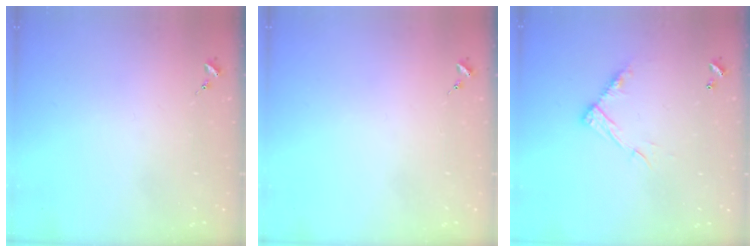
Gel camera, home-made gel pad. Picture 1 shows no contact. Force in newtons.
{"total": 0.0}
{"total": 10.6, "press": 10.6, "slide": 0.4}